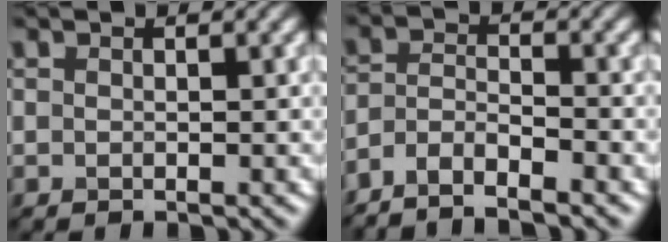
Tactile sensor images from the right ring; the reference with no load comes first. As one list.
[{"total": 4.2, "force": [-3.6, 0.8, 1.9], "torque": [-0.037, -0.002, -0.075]}]